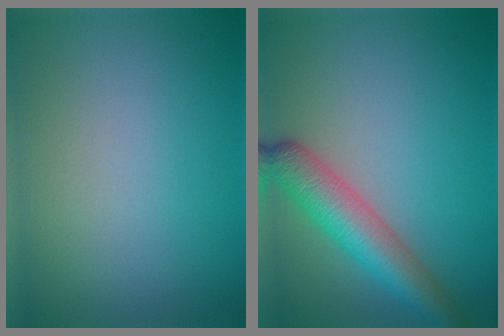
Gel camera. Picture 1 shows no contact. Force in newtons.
{"total": 5.4, "press": 5.4, "slide": 0.2}